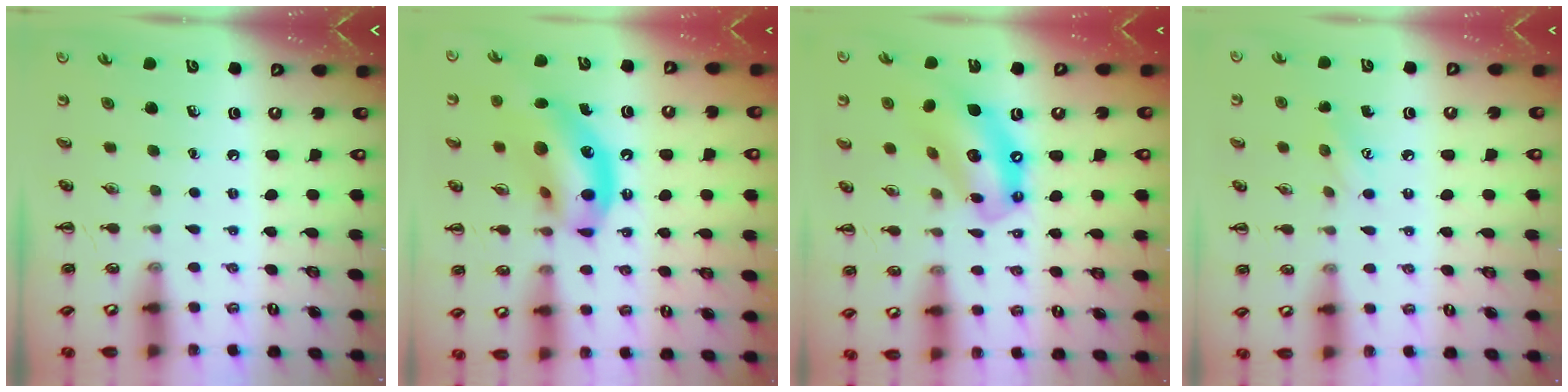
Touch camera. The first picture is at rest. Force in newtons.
{"total": 18.3, "press": 17.6, "slide": 4.8}
{"total": 13.9, "press": 13.4, "slide": 3.8}
{"total": 5.9, "press": 5.8, "slide": 1.4}